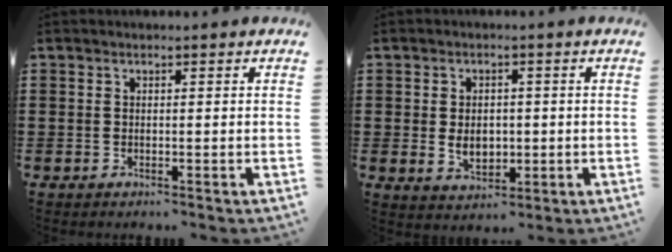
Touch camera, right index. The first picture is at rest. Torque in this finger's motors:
{"motor_torque": [0.83, 1.30, 0.06, 0.00]}